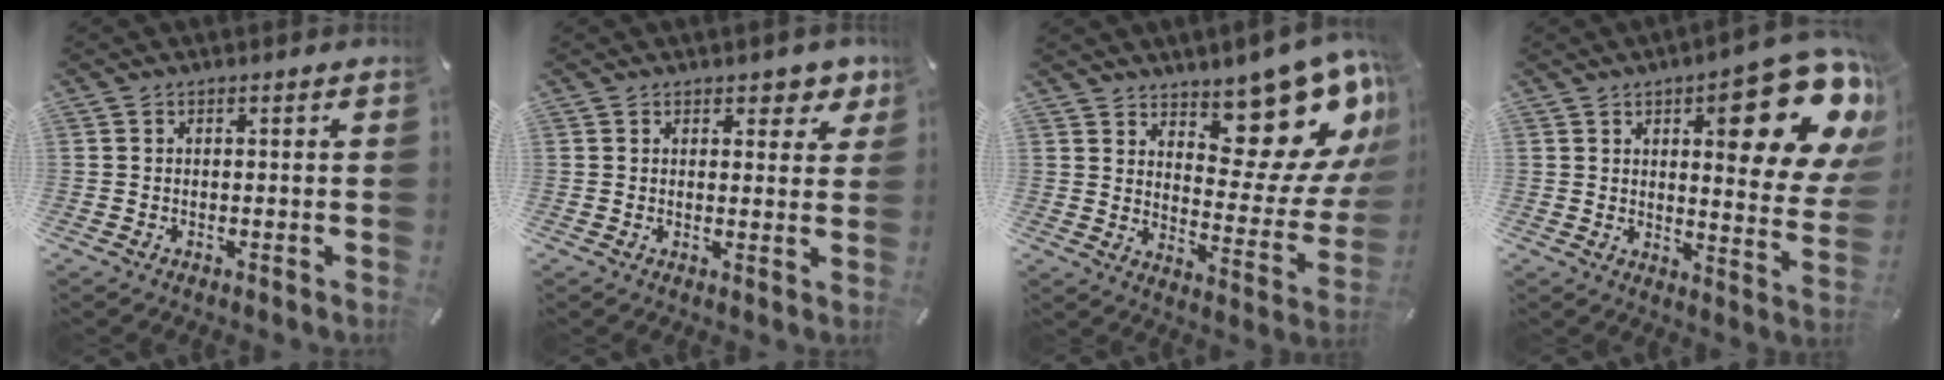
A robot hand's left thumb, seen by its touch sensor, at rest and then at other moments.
{"total": 4.5, "force": [3.0, 2.8, 1.8], "torque": [-0.005, -0.016, 0.047]}
{"total": 17.4, "force": [13.3, 7.1, 8.8], "torque": [-0.083, -0.135, 0.222]}
{"total": 22.0, "force": [10.6, 7.7, 17.8], "torque": [-0.215, -0.075, 0.157]}